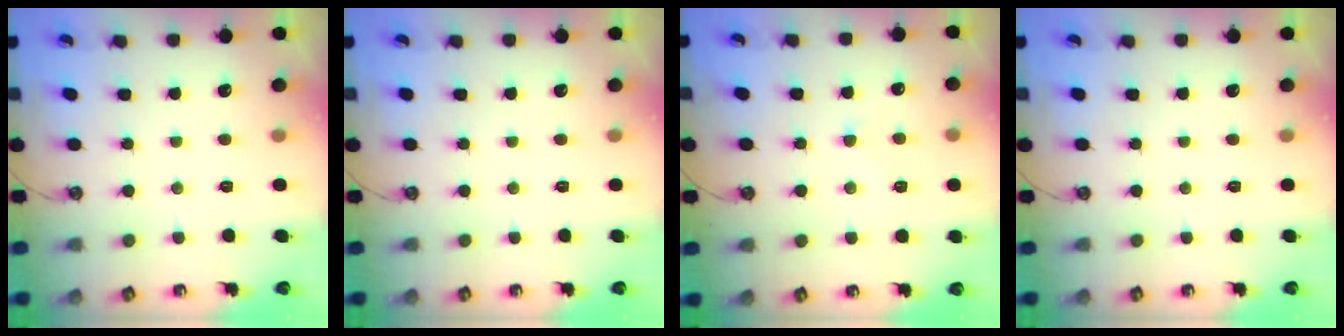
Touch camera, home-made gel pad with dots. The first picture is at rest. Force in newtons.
{"total": 0.0}
{"total": 4.0, "press": 3.9, "slide": 0.9}
{"total": 0.0}